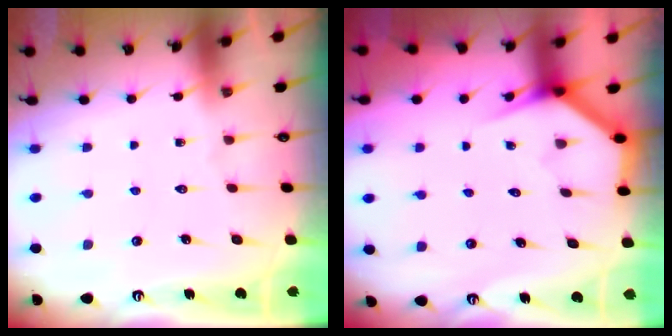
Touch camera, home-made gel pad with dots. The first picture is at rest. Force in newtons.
{"total": 3.6, "press": 3.6, "slide": 0.3}